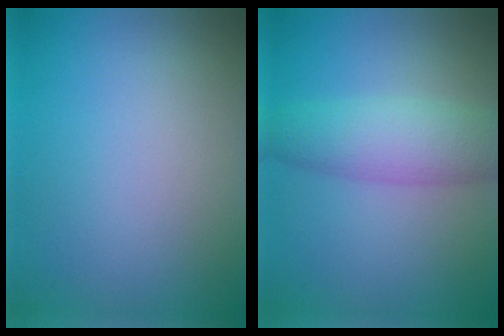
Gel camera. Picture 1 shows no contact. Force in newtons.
{"total": 4.7, "press": 4.7, "slide": 0.1}